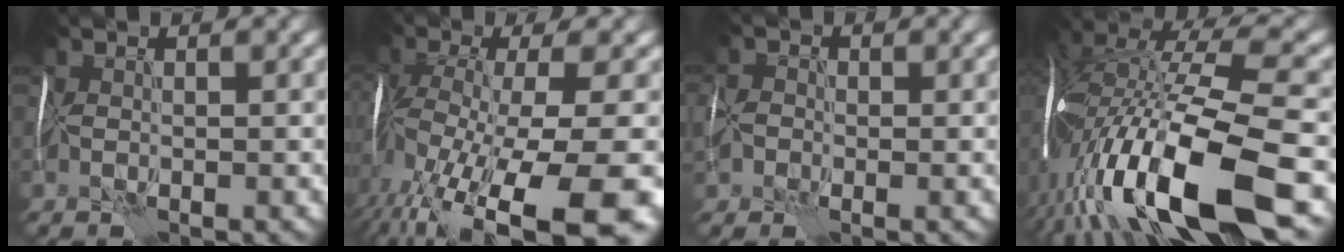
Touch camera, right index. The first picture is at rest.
{"total": 14.2, "force": [-6.6, 5.2, 11.5], "torque": [-0.236, -0.032, -0.078]}
{"total": 3.5, "force": [-1.2, 2.7, 1.9], "torque": [-0.052, -0.003, -0.024]}
{"total": 14.0, "force": [-4.8, 5.4, 12.0], "torque": [-0.252, 0.001, -0.073]}